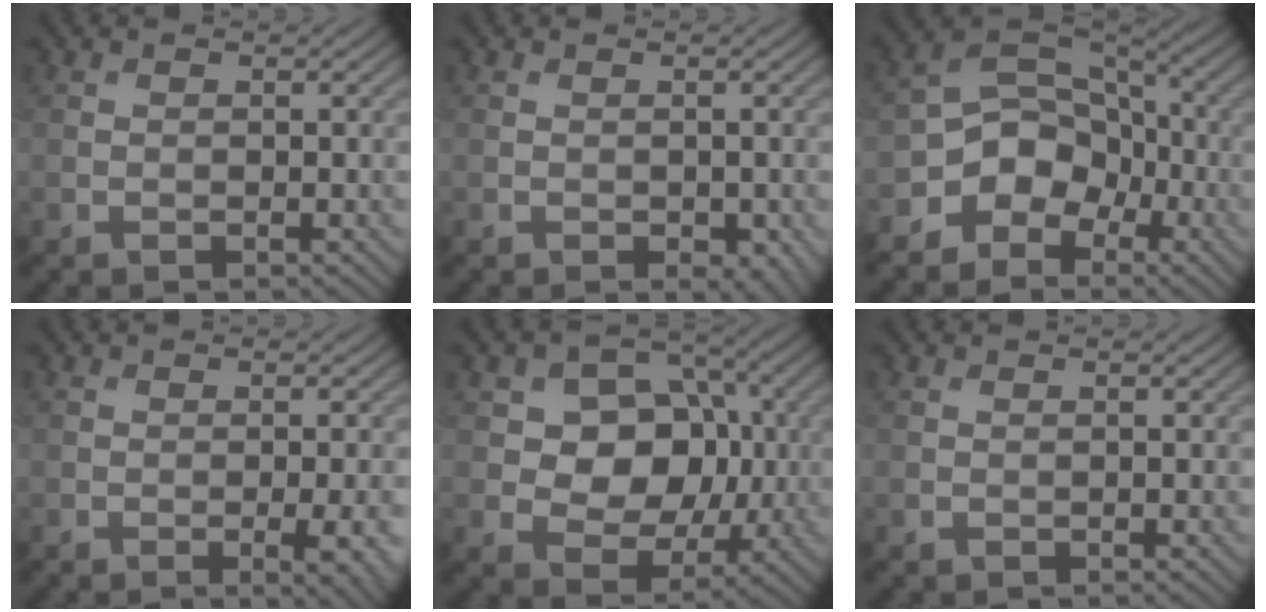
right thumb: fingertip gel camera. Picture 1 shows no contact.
{"total": 2.3, "force": [-0.7, 1.2, 1.8], "torque": [-0.026, -0.012, -0.003]}
{"total": 8.1, "force": [-4.0, 6.1, 3.5], "torque": [-0.059, 0.000, -0.094]}
{"total": 4.8, "force": [-1.6, 1.4, 4.3], "torque": [-0.058, -0.006, -0.011]}
{"total": 9.6, "force": [0.8, 7.6, 5.8], "torque": [-0.107, -0.005, 0.000]}
{"total": 0.0}